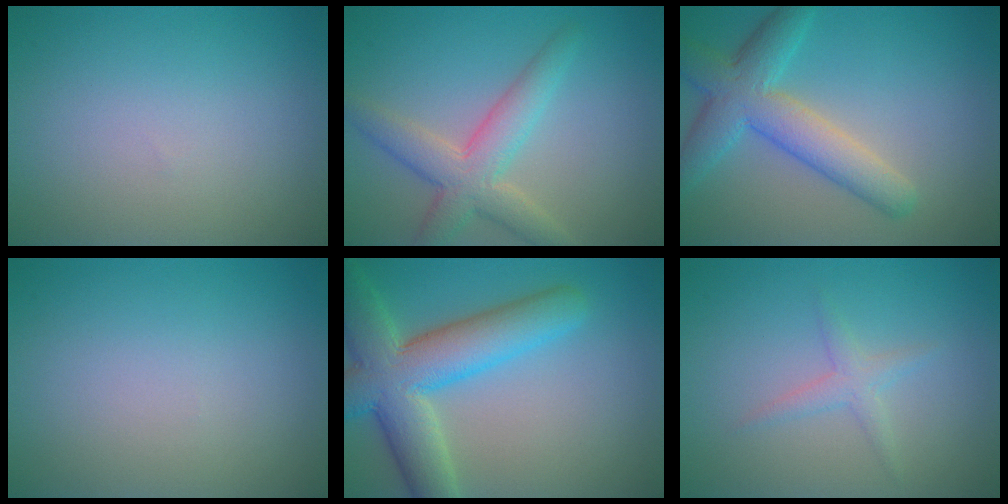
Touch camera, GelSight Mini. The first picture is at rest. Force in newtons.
{"total": 4.6, "press": 4.6, "slide": 0.2}
{"total": 5.9, "press": 5.9, "slide": 0.3}
{"total": 0.0}
{"total": 8.9, "press": 8.9, "slide": 0.6}
{"total": 1.6, "press": 1.6, "slide": 0.1}